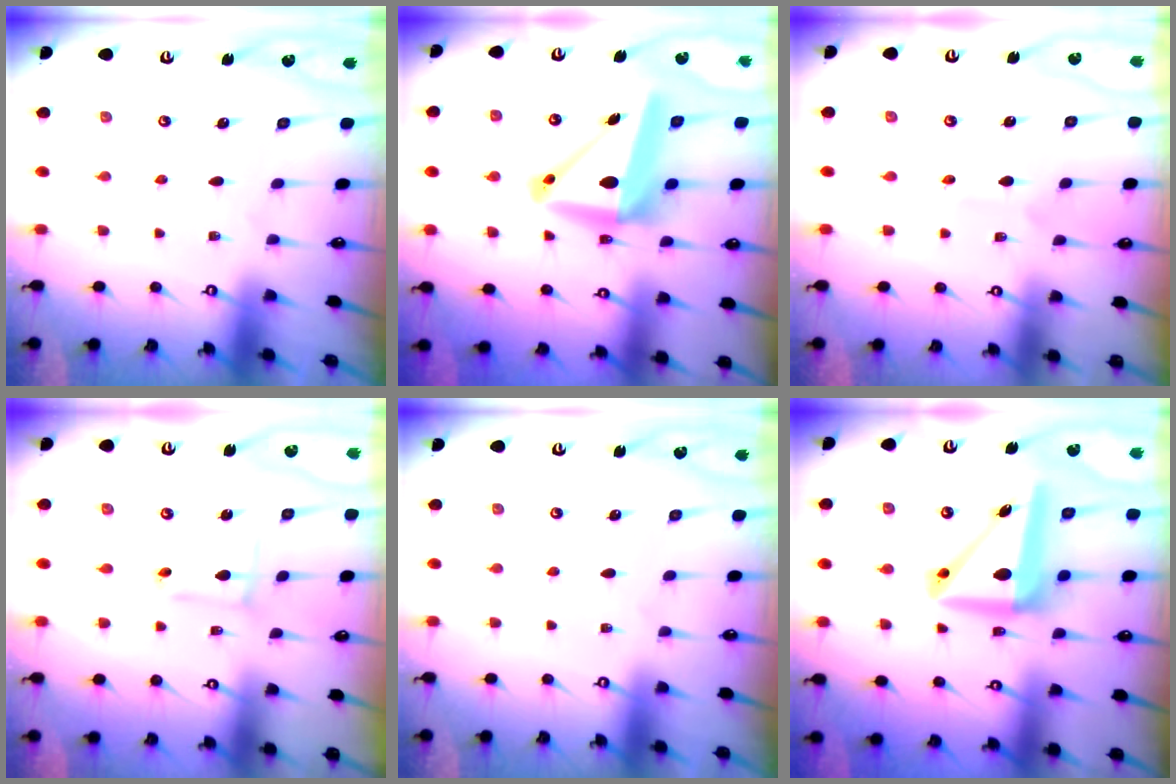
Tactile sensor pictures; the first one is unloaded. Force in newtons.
{"total": 13.5, "press": 12.8, "slide": 4.3}
{"total": 2.8, "press": 2.8, "slide": 0.3}
{"total": 5.4, "press": 5.4, "slide": 0.5}
{"total": 0.0}
{"total": 12.1, "press": 11.8, "slide": 2.6}